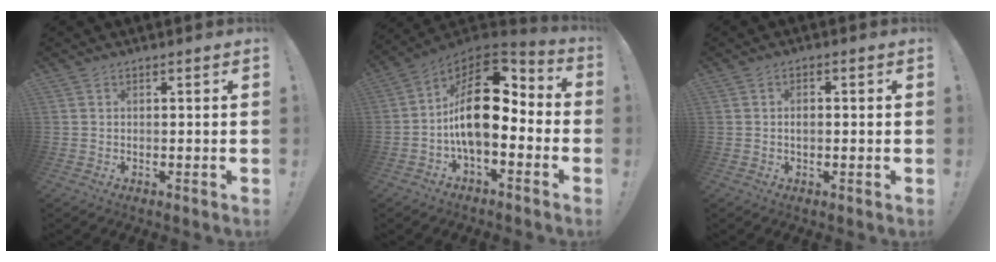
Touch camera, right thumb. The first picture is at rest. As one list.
[{"total": 18.2, "force": [0.8, 9.2, 15.7], "torque": [-0.261, 0.007, 0.017]}, {"total": 1.3, "force": [-0.5, 0.5, 1.1], "torque": [-0.024, 0.006, -0.009]}]